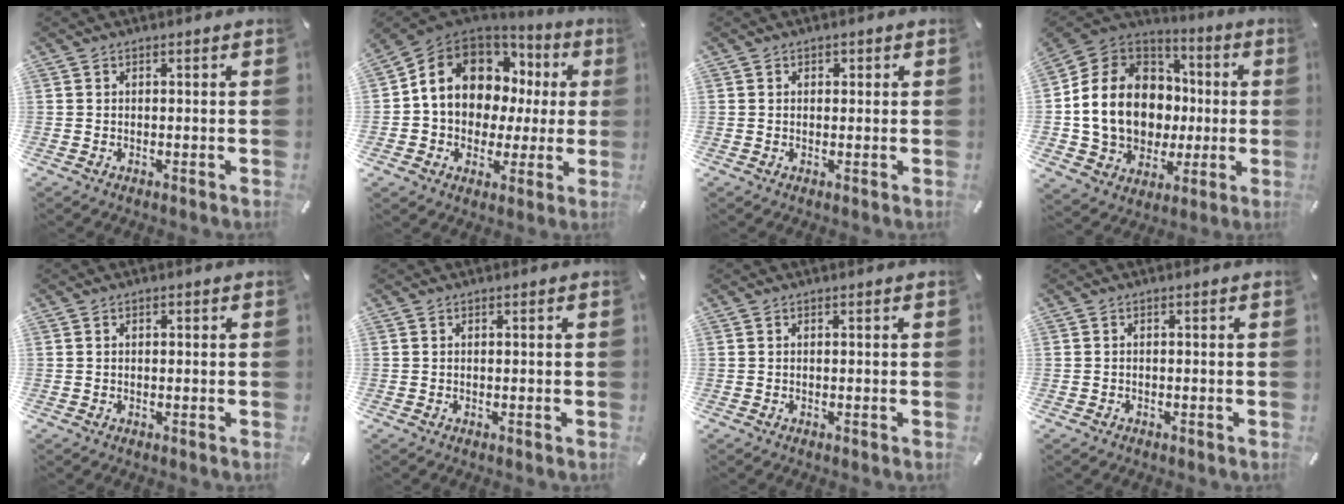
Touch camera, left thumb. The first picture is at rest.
{"total": 13.4, "force": [4.7, 10.6, 6.6], "torque": [-0.145, -0.026, 0.094]}
{"total": 1.0, "force": [0.2, 1.0, 0.2], "torque": [0.004, 0.003, 0.000]}
{"total": 18.2, "force": [0.0, 15.1, 10.1], "torque": [-0.217, -0.009, 0.011]}
{"total": 0.6, "force": [0.0, 0.5, 0.4], "torque": [-0.008, 0.003, -0.001]}
{"total": 0.0}
{"total": 0.0}
{"total": 0.5, "force": [-0.4, 0.4, 0.0], "torque": [0.001, 0.002, -0.010]}